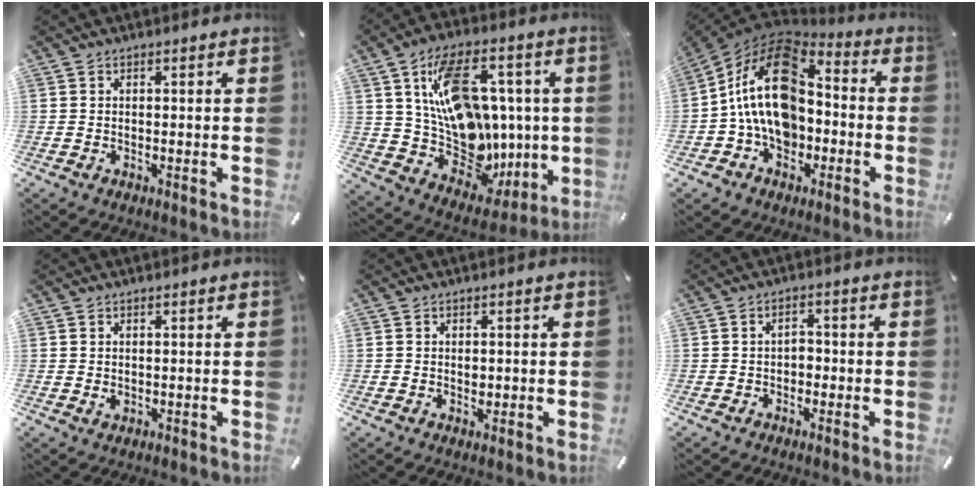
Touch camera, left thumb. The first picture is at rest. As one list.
[{"total": 21.2, "force": [4.4, 14.9, 14.5], "torque": [-0.246, -0.030, 0.087]}, {"total": 18.9, "force": [-0.4, 14.1, 12.5], "torque": [-0.239, 0.017, -0.009]}, {"total": 0.8, "force": [0.3, 0.6, 0.3], "torque": [0.001, -0.001, 0.003]}, {"total": 1.4, "force": [0.0, 1.2, 0.8], "torque": [-0.010, 0.001, -0.002]}, {"total": 2.7, "force": [-0.4, 1.9, 1.8], "torque": [-0.026, 0.006, -0.013]}]